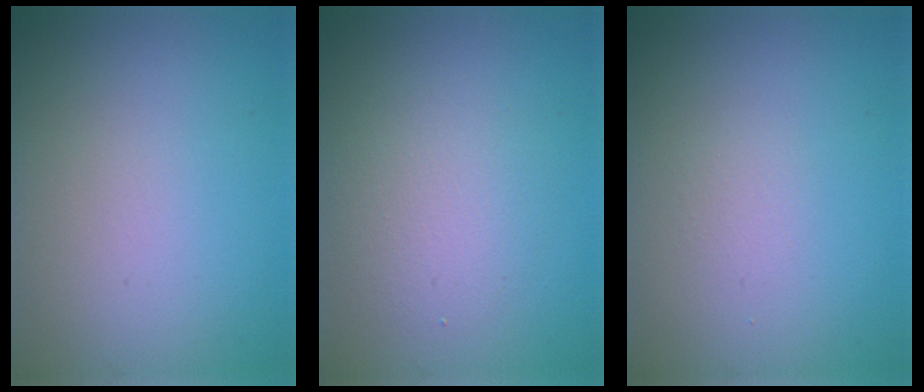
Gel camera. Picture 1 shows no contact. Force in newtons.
{"total": 2.9, "press": 2.9, "slide": 0.2}
{"total": 0.0}